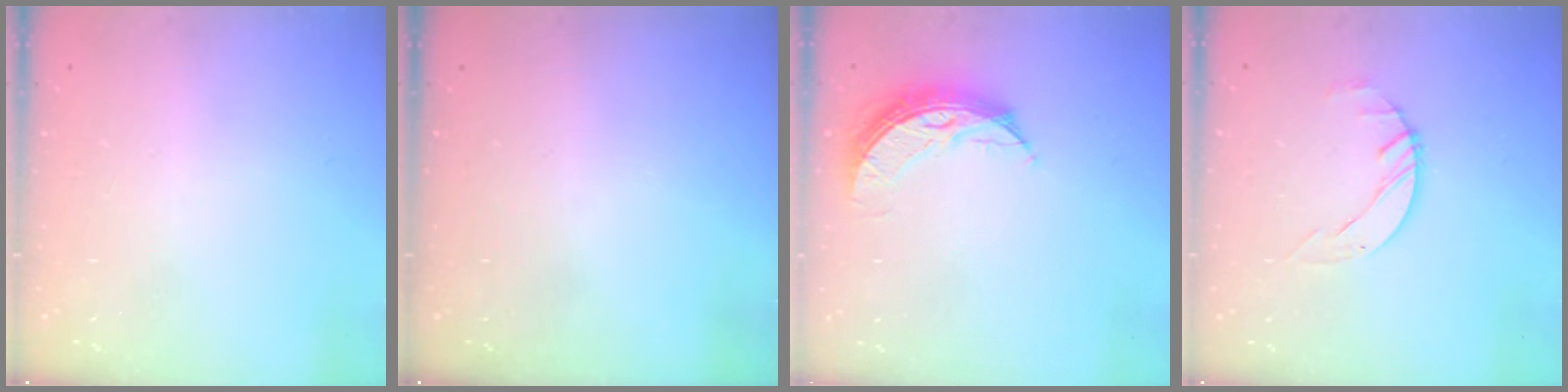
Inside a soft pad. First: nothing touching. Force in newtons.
{"total": 0.0}
{"total": 9.3, "press": 9.3, "slide": 0.0}
{"total": 1.4, "press": 1.4, "slide": 0.2}